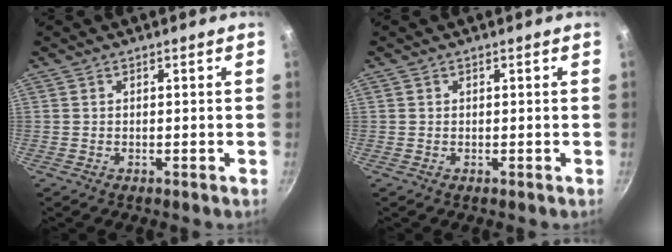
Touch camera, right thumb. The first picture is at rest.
{"total": 0.0}